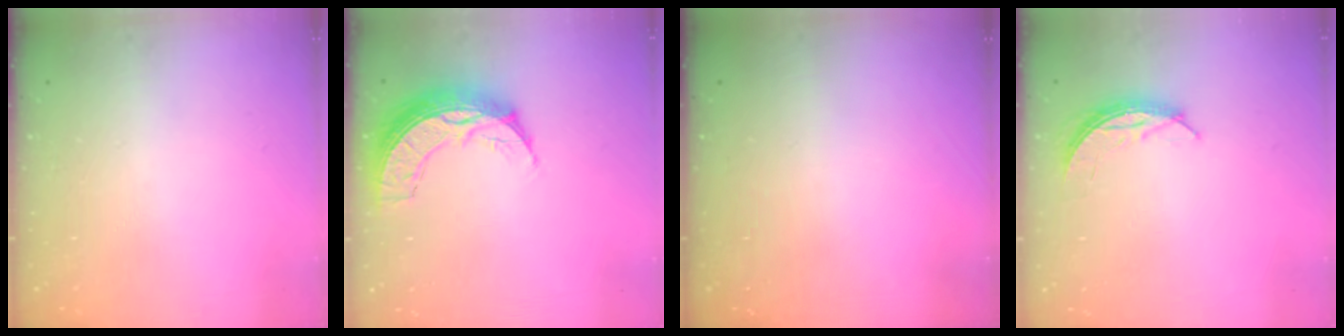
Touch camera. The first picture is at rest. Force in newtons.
{"total": 11.2, "press": 11.2, "slide": 0.9}
{"total": 0.0}
{"total": 6.0, "press": 6.0, "slide": 0.4}